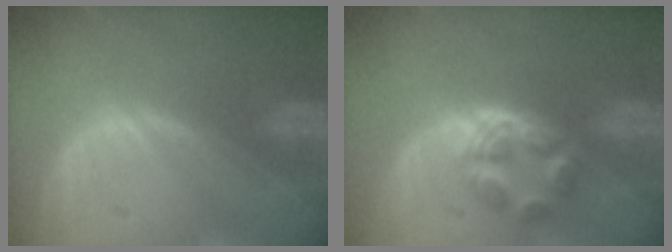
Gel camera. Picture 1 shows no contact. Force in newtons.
{"total": 6.2, "press": 5.2, "slide": 3.3}